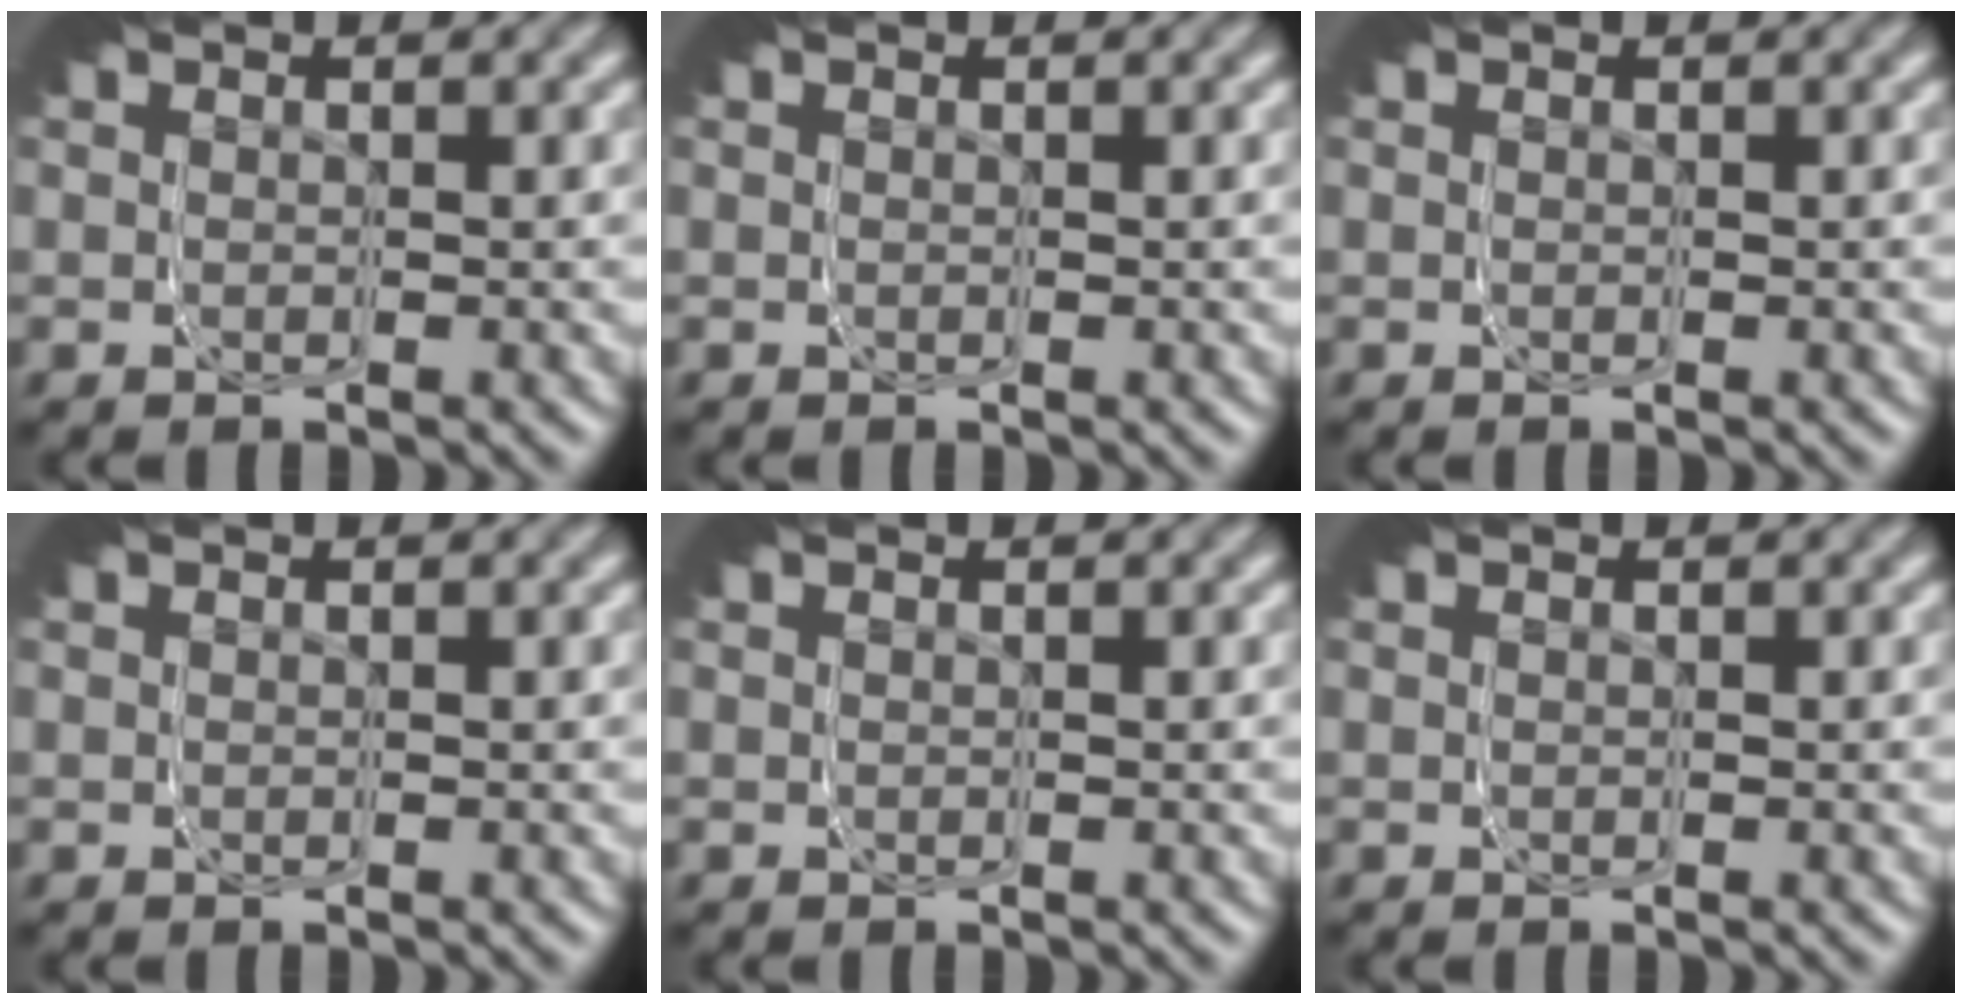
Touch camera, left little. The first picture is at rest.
{"total": 0.0}
{"total": 0.0}
{"total": 0.0}
{"total": 0.0}
{"total": 0.0}